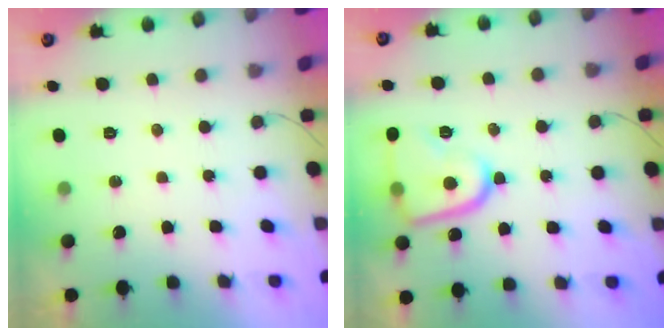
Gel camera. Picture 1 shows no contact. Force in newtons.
{"total": 13.9, "press": 13.9, "slide": 1.2}